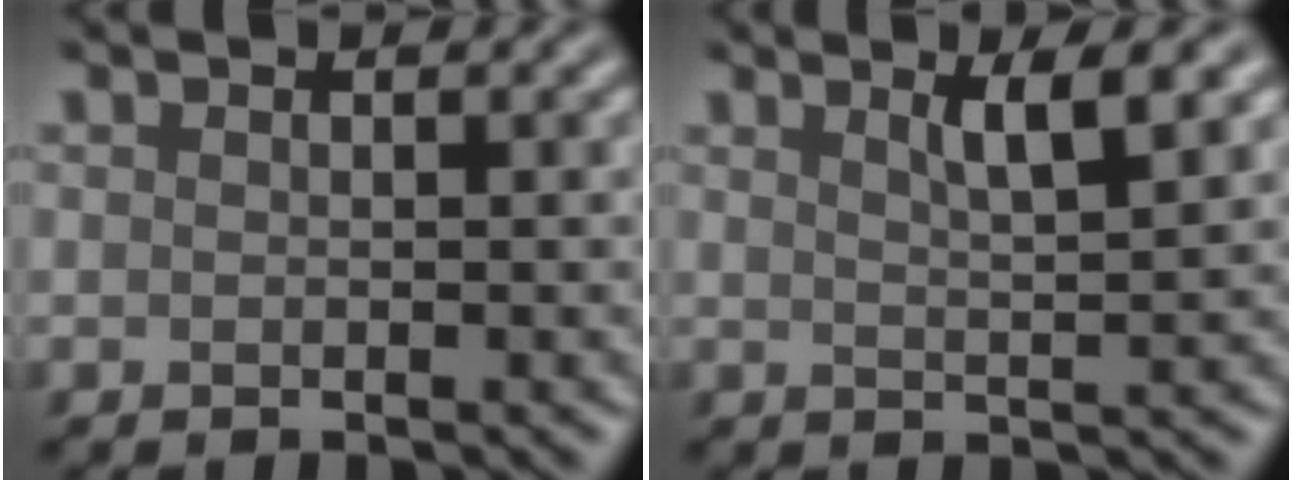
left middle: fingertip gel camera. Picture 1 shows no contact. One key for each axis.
{"total": 3.2, "fx": 1.7, "fy": 0.7, "fz": 2.6, "tx": -0.028, "ty": 0.003, "tz": 0.027}